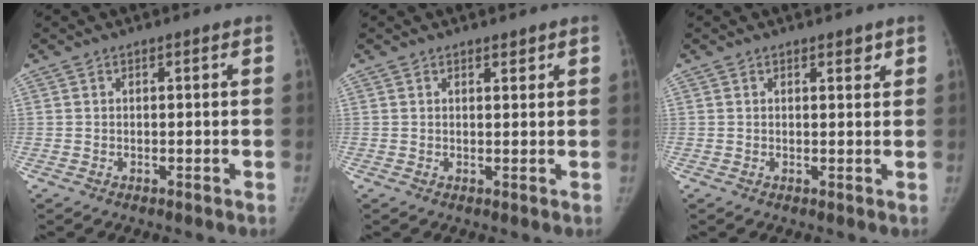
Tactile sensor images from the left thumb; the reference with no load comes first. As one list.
[{"total": 1.3, "force": [1.1, 0.6, 0.5], "torque": [0.000, -0.007, 0.015]}, {"total": 1.5, "force": [1.0, 0.6, 0.8], "torque": [-0.001, -0.006, 0.012]}]